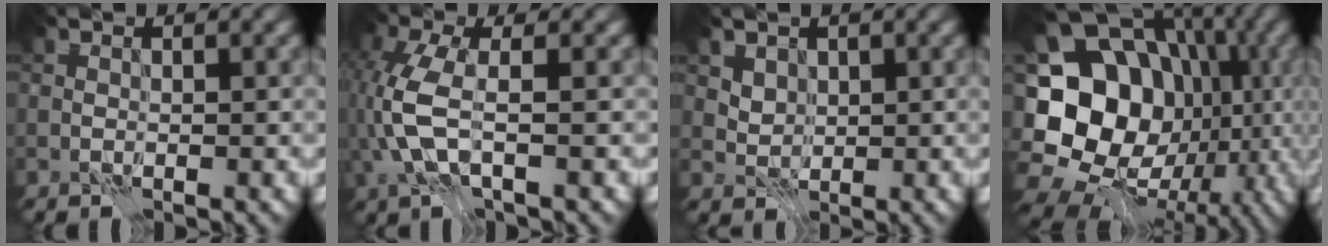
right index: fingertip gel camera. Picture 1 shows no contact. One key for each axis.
{"total": 5.7, "fx": -0.8, "fy": 2.7, "fz": 4.9, "tx": -0.135, "ty": 0.000, "tz": -0.022}
{"total": 2.4, "fx": 1.3, "fy": 1.8, "fz": 0.7, "tx": -0.019, "ty": -0.012, "tz": 0.043}
{"total": 18.1, "fx": -1.6, "fy": 15.6, "fz": 9.0, "tx": -0.153, "ty": -0.002, "tz": -0.033}